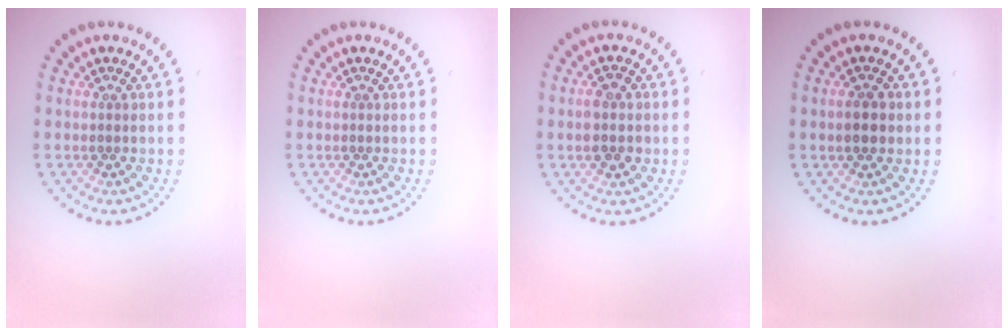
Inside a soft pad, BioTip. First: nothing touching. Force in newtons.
{"total": 0.0}
{"total": 2.8, "press": 2.8, "slide": 0.1}
{"total": 2.1, "press": 2.1, "slide": 0.1}